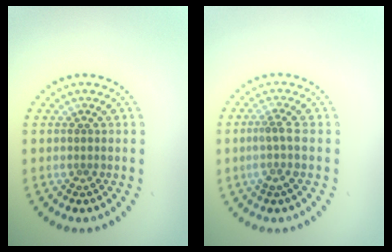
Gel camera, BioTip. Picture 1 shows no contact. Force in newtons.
{"total": 2.0, "press": 1.6, "slide": 1.2}